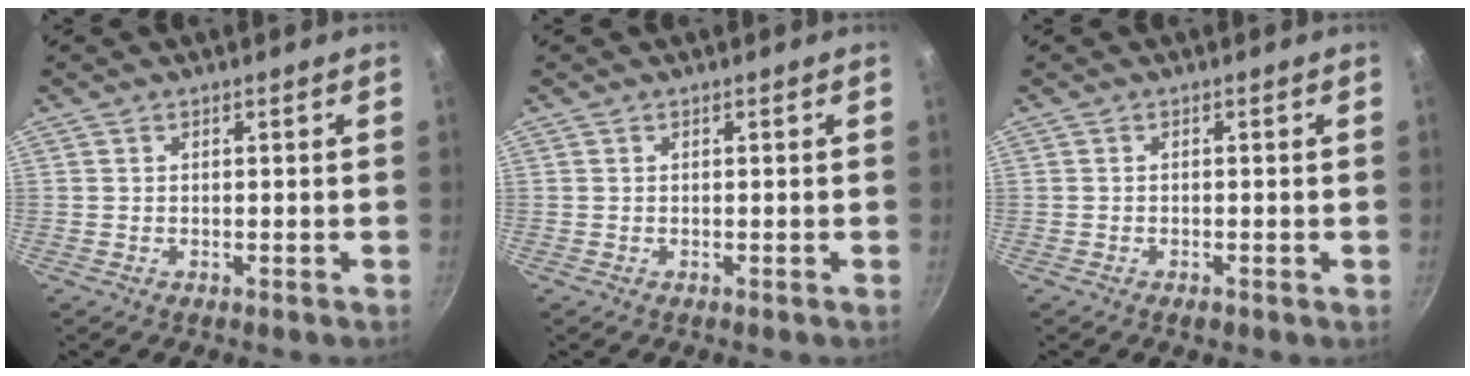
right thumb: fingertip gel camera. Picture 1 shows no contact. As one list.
[{"total": 0.0}, {"total": 1.3, "force": [-0.7, 0.5, 0.9], "torque": [-0.018, 0.001, -0.011]}]